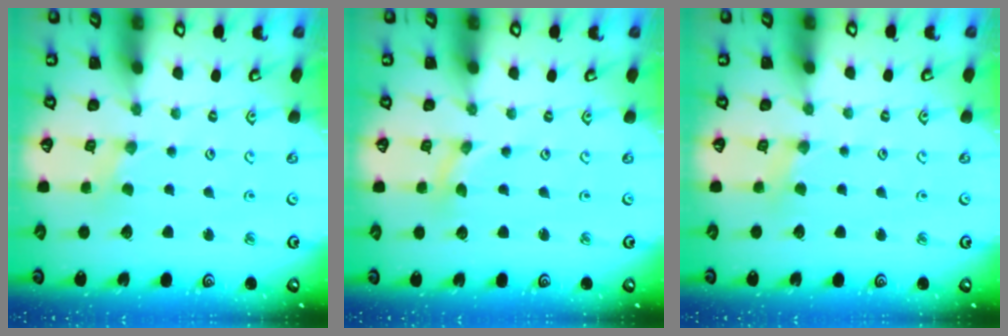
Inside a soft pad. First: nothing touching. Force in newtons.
{"total": 0.0}
{"total": 2.2, "press": 2.2, "slide": 0.4}